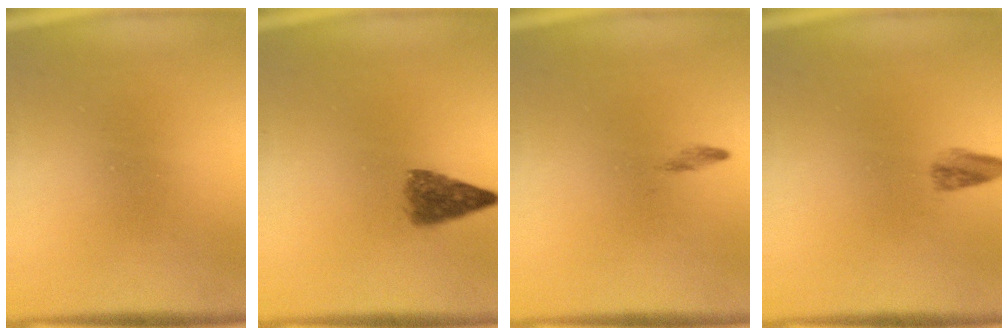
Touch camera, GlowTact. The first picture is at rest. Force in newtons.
{"total": 4.1}
{"total": 0.7}
{"total": 1.8}